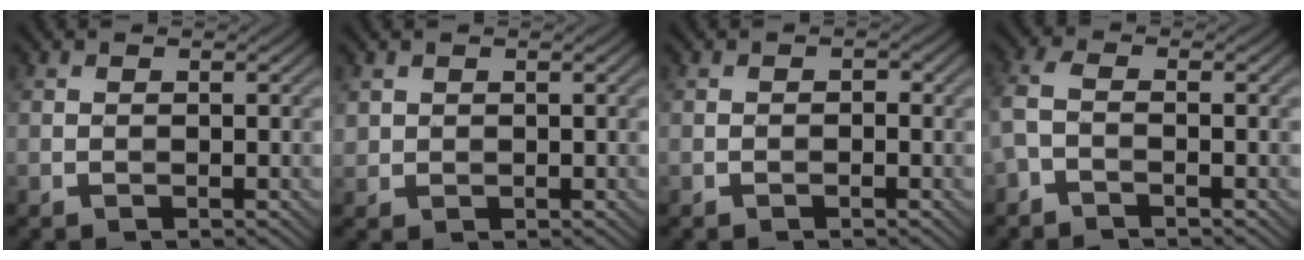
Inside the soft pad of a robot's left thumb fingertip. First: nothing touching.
{"total": 1.1, "force": [0.7, 0.9, 0.2], "torque": [-0.010, -0.002, 0.017]}
{"total": 0.6, "force": [-0.4, 0.4, 0.3], "torque": [-0.002, -0.001, -0.008]}
{"total": 3.2, "force": [-1.5, 1.2, 2.6], "torque": [-0.076, 0.002, -0.043]}